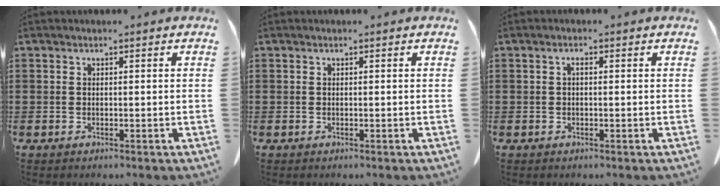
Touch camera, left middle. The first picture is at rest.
{"total": 0.0}
{"total": 1.1, "force": [-0.1, 0.3, 1.0], "torque": [-0.021, 0.000, -0.001]}